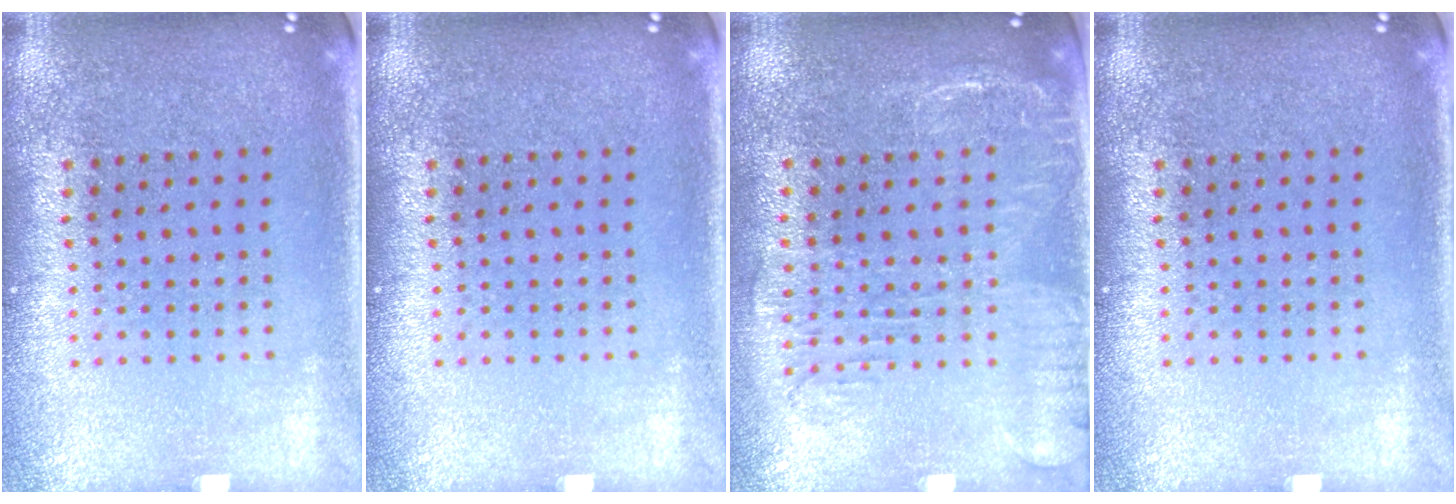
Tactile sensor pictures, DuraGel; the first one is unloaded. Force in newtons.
{"total": 0.0}
{"total": 1.9, "press": 1.6, "slide": 1.1}
{"total": 0.0}